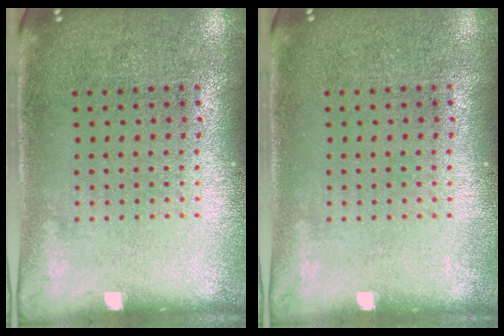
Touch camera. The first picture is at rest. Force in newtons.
{"total": 0.0}